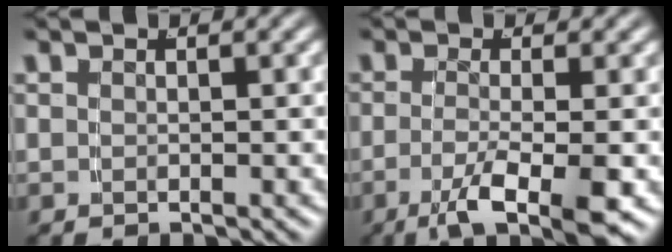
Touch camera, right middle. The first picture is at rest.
{"total": 6.4, "force": [-4.3, 0.9, 4.6], "torque": [-0.082, -0.037, -0.052]}